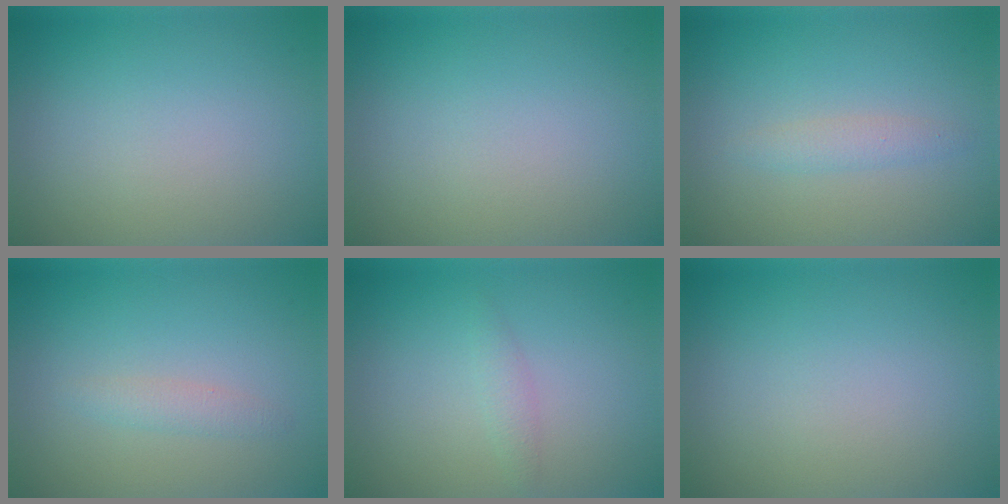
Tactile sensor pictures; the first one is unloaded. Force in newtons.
{"total": 0.0}
{"total": 1.4, "press": 1.4, "slide": 0.0}
{"total": 1.2, "press": 1.2, "slide": 0.0}
{"total": 1.0, "press": 1.0, "slide": 0.1}
{"total": 0.0}